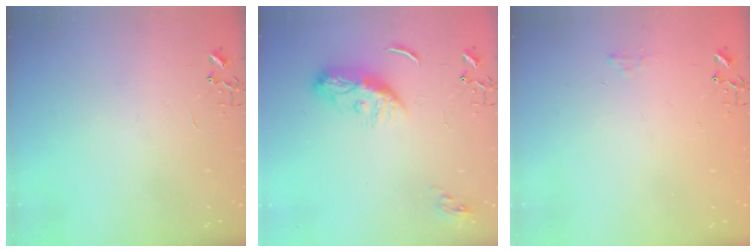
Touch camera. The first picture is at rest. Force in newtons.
{"total": 10.5, "press": 10.5, "slide": 0.3}
{"total": 6.8, "press": 6.8, "slide": 0.6}